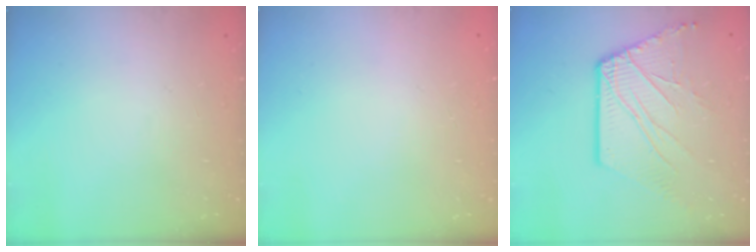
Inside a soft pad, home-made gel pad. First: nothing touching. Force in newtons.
{"total": 0.0}
{"total": 10.5, "press": 10.4, "slide": 1.5}